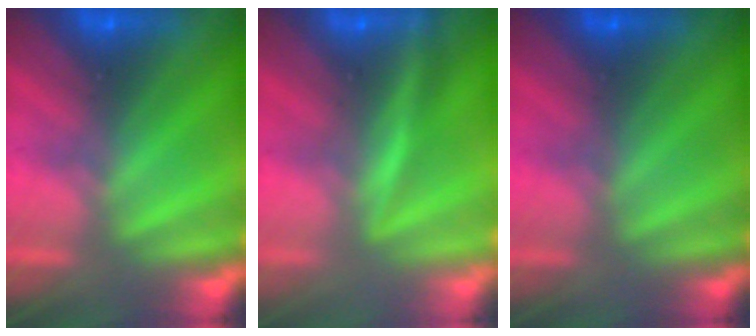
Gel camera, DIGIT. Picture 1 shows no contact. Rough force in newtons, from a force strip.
{"total": 2.9}
{"total": 2.5}